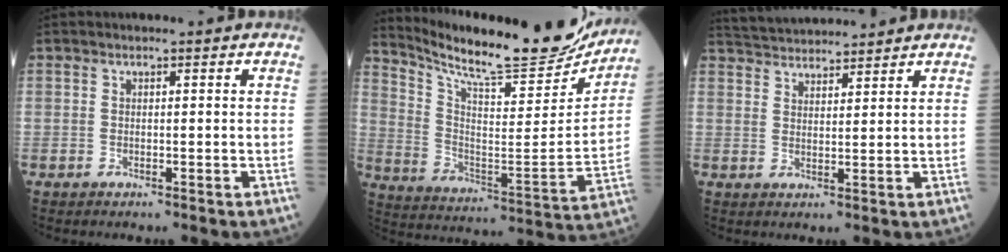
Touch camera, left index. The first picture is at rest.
{"total": 24.2, "force": [21.9, 2.7, 10.1], "torque": [-0.176, -0.060, 0.318]}
{"total": 9.3, "force": [9.0, 0.9, 2.1], "torque": [-0.046, 0.033, 0.146]}